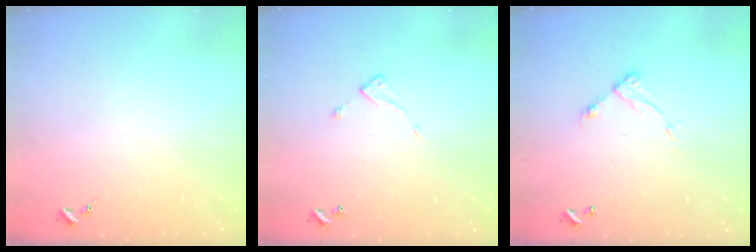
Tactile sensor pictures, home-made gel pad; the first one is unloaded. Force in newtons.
{"total": 4.7, "press": 4.7, "slide": 0.3}
{"total": 6.4, "press": 6.4, "slide": 0.6}